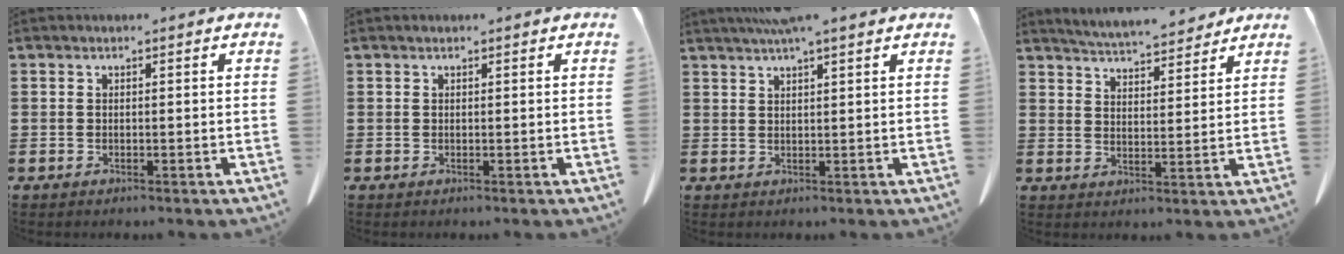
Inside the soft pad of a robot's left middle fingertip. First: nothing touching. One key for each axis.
{"total": 0.0}
{"total": 3.4, "fx": 2.7, "fy": 0.3, "fz": 2.1, "tx": -0.047, "ty": 0.002, "tz": 0.048}
{"total": 5.6, "fx": 5.5, "fy": 0.4, "fz": 1.0, "tx": -0.039, "ty": -0.026, "tz": 0.098}